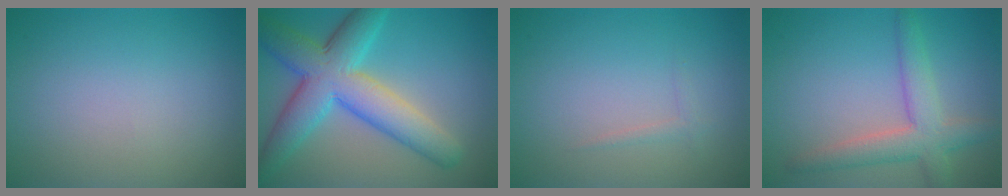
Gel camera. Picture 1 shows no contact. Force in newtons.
{"total": 8.7, "press": 8.7, "slide": 0.3}
{"total": 0.6, "press": 0.6, "slide": 0.1}
{"total": 4.5, "press": 4.5, "slide": 0.3}